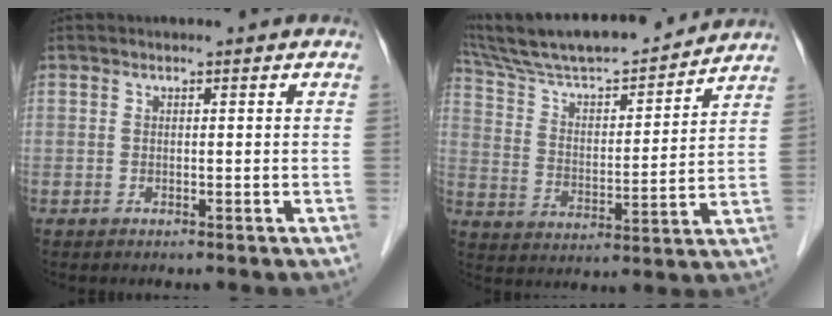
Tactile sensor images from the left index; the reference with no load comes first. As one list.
[{"total": 20.5, "force": [18.6, 2.1, 8.4], "torque": [-0.148, 0.019, 0.301]}]